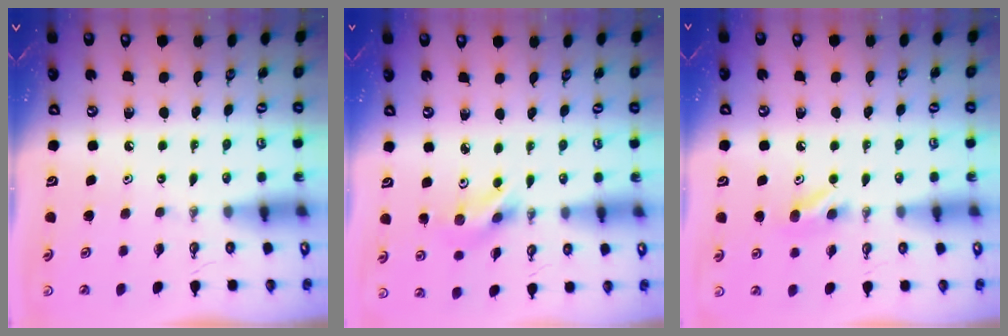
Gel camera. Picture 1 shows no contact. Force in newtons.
{"total": 6.0, "press": 4.4, "slide": 4.1}
{"total": 5.9, "press": 5.9, "slide": 0.6}